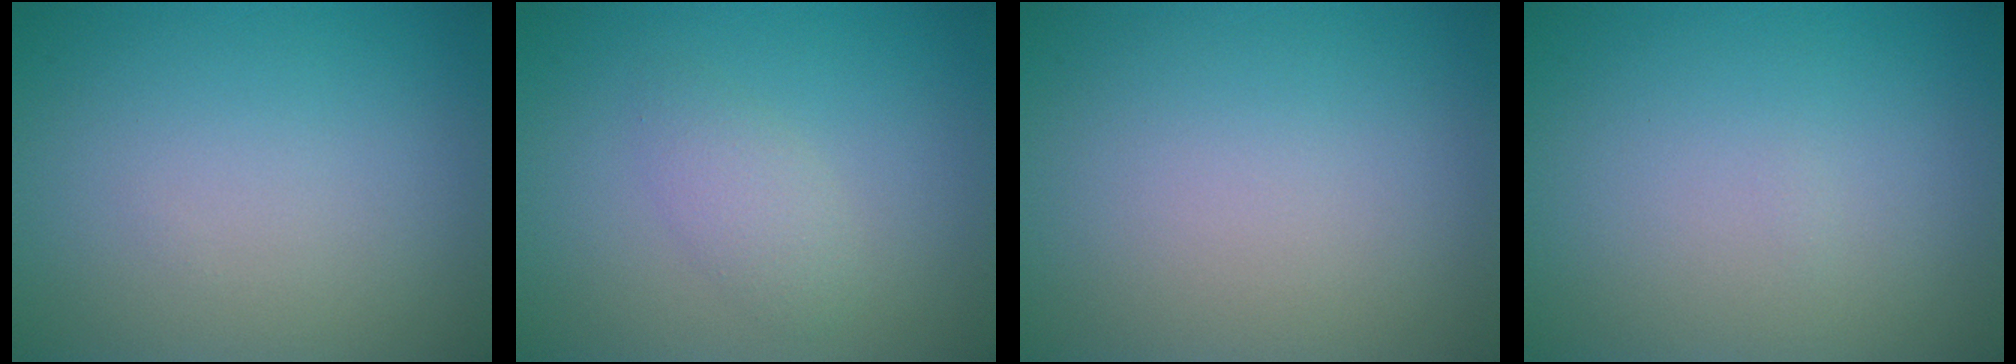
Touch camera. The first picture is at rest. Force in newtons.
{"total": 1.8, "press": 1.8, "slide": 0.1}
{"total": 0.0}
{"total": 0.0}